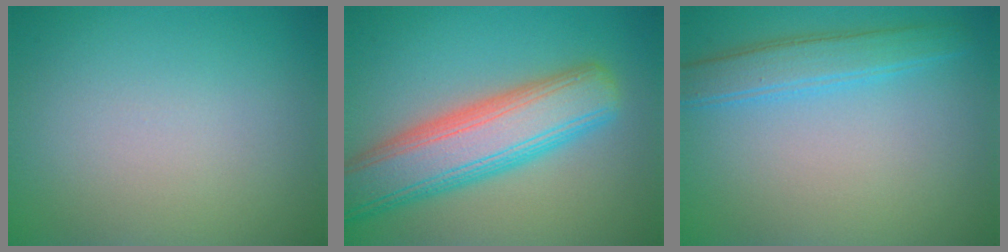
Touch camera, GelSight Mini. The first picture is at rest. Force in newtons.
{"total": 8.6, "press": 8.6, "slide": 0.4}
{"total": 2.4, "press": 2.4, "slide": 0.2}